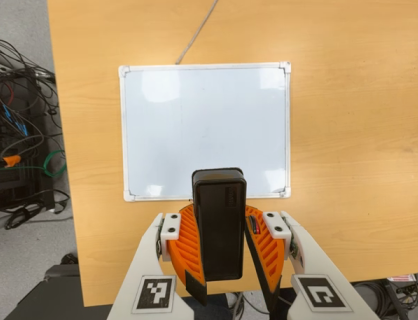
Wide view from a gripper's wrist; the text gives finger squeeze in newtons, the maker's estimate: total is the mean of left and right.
{"total": 8.9, "left": 9.7, "right": 8.0}